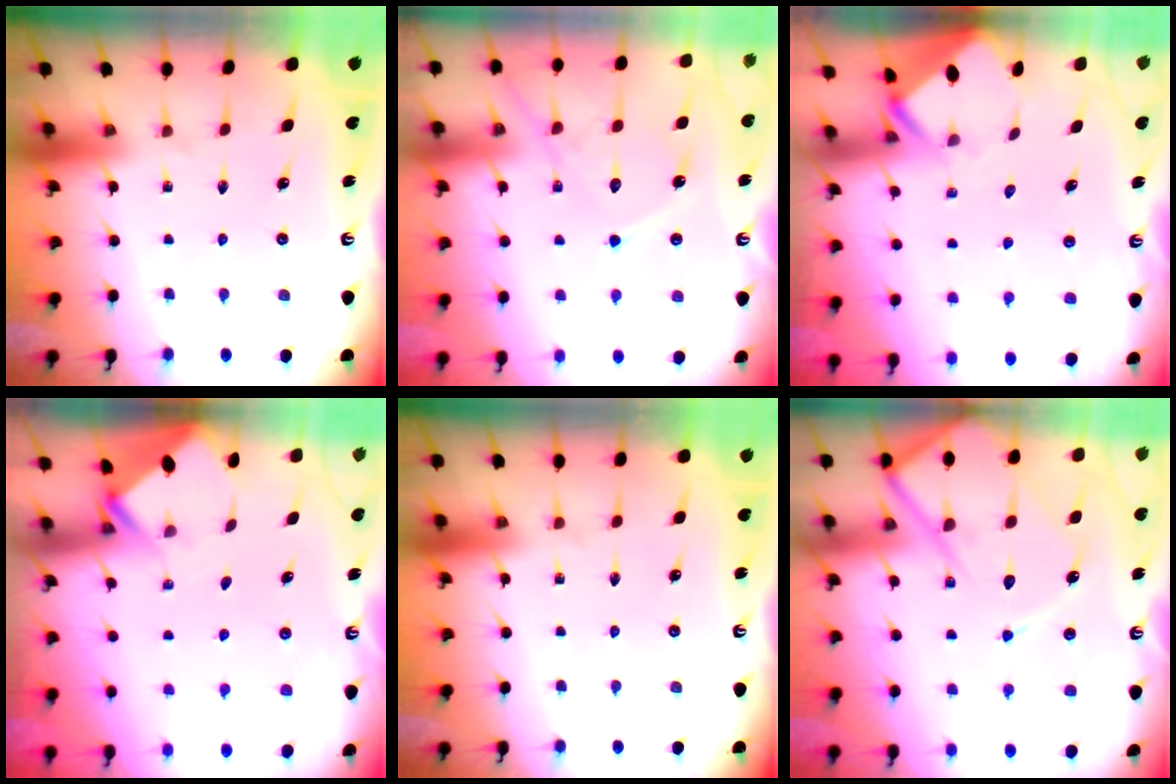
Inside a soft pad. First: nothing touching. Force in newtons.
{"total": 13.1, "press": 13.0, "slide": 1.4}
{"total": 2.5, "press": 2.4, "slide": 0.3}
{"total": 2.7, "press": 2.7, "slide": 0.2}
{"total": 0.0}
{"total": 13.9, "press": 13.8, "slide": 1.5}